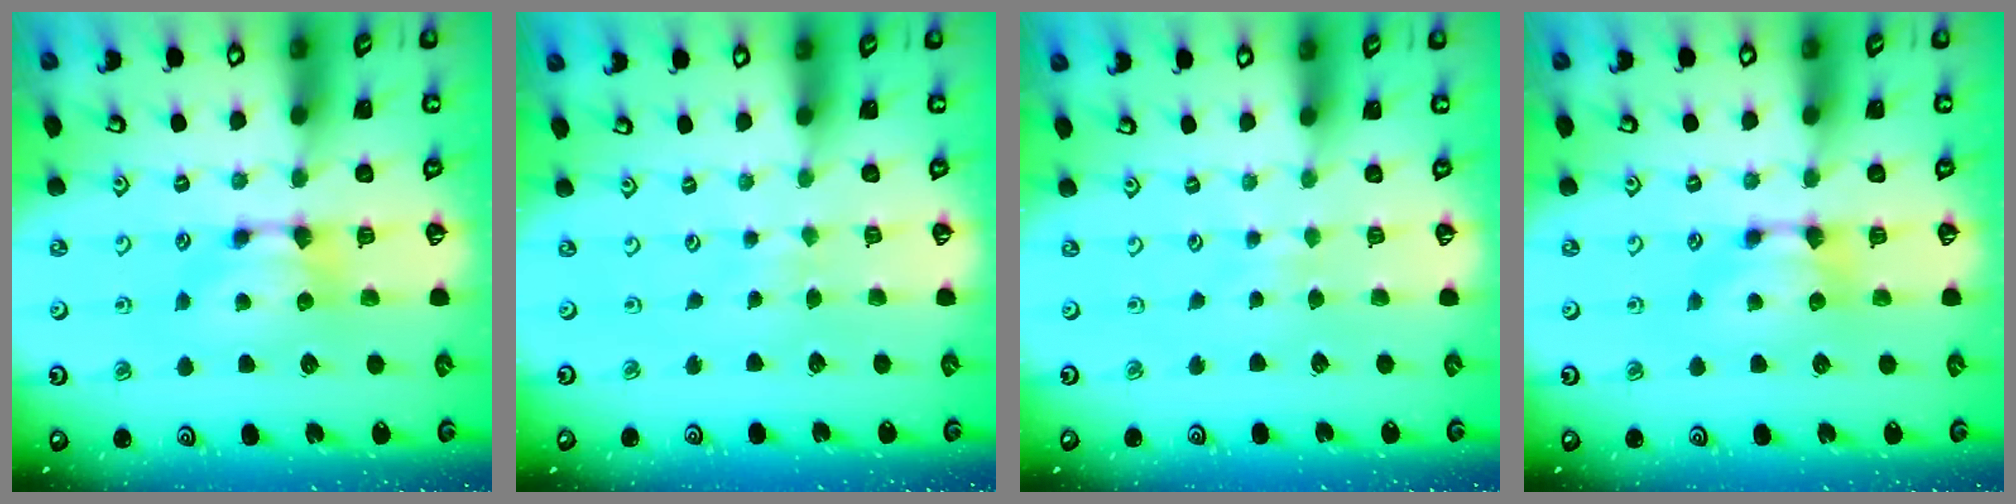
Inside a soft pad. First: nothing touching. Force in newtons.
{"total": 4.5, "press": 4.4, "slide": 0.3}
{"total": 3.3, "press": 3.3, "slide": 0.4}
{"total": 0.0}